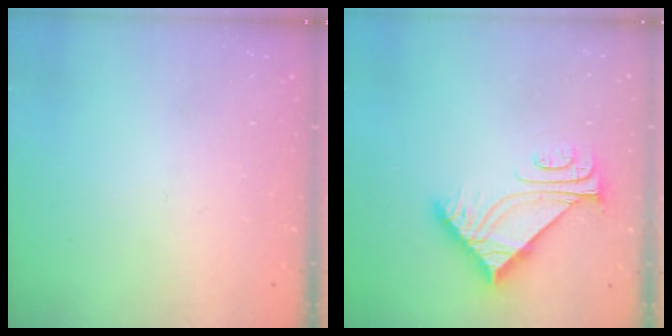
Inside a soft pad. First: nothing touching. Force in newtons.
{"total": 7.7, "press": 7.6, "slide": 1.0}